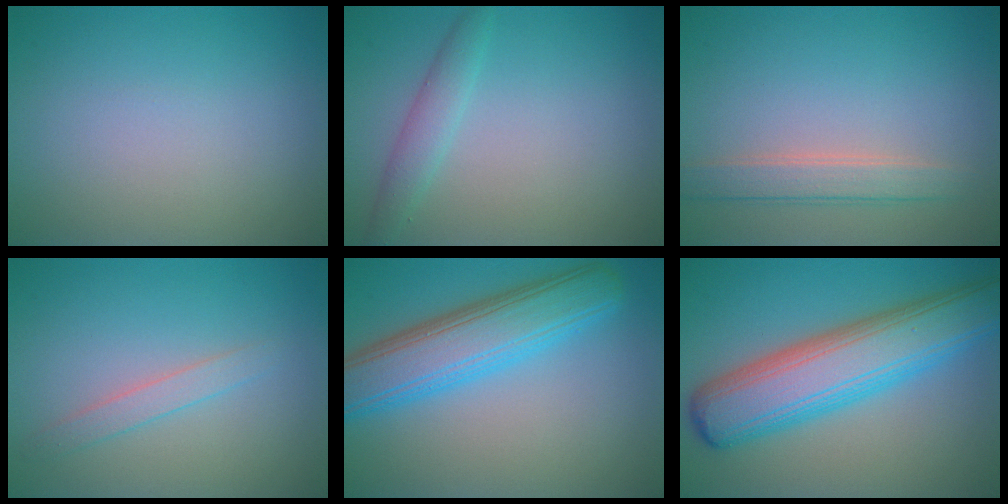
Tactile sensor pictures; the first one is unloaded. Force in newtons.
{"total": 2.0, "press": 2.0, "slide": 0.3}
{"total": 2.6, "press": 2.6, "slide": 0.2}
{"total": 1.5, "press": 1.5, "slide": 0.1}
{"total": 7.4, "press": 7.4, "slide": 0.4}
{"total": 9.6, "press": 9.6, "slide": 0.3}